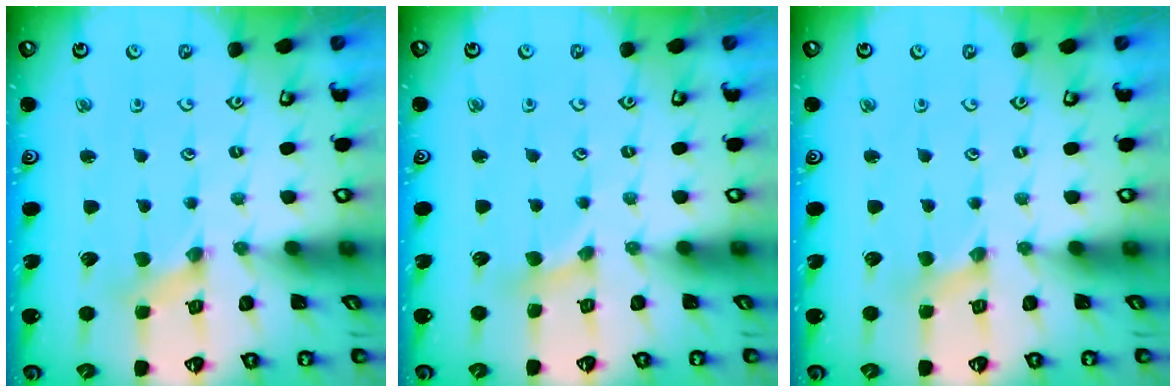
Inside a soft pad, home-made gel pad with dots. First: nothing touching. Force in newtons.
{"total": 2.8, "press": 2.8, "slide": 0.5}
{"total": 1.2, "press": 1.2, "slide": 0.3}